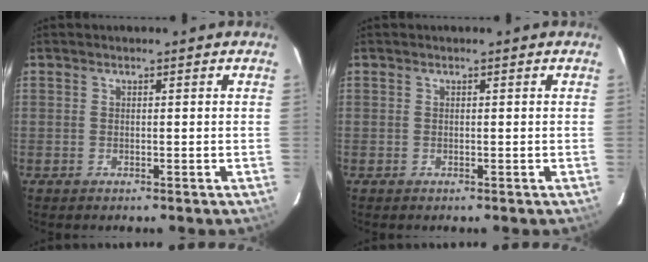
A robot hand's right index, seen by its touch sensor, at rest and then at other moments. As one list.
[{"total": 0.0}]